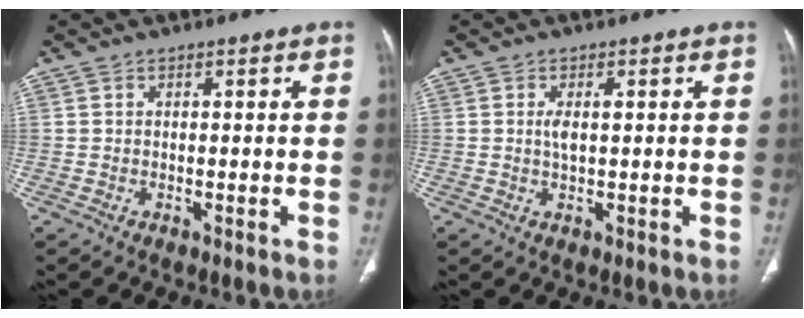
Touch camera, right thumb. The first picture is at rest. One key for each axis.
{"total": 2.5, "fx": 0.4, "fy": 0.9, "fz": 2.3, "tx": -0.045, "ty": -0.002, "tz": 0.007}